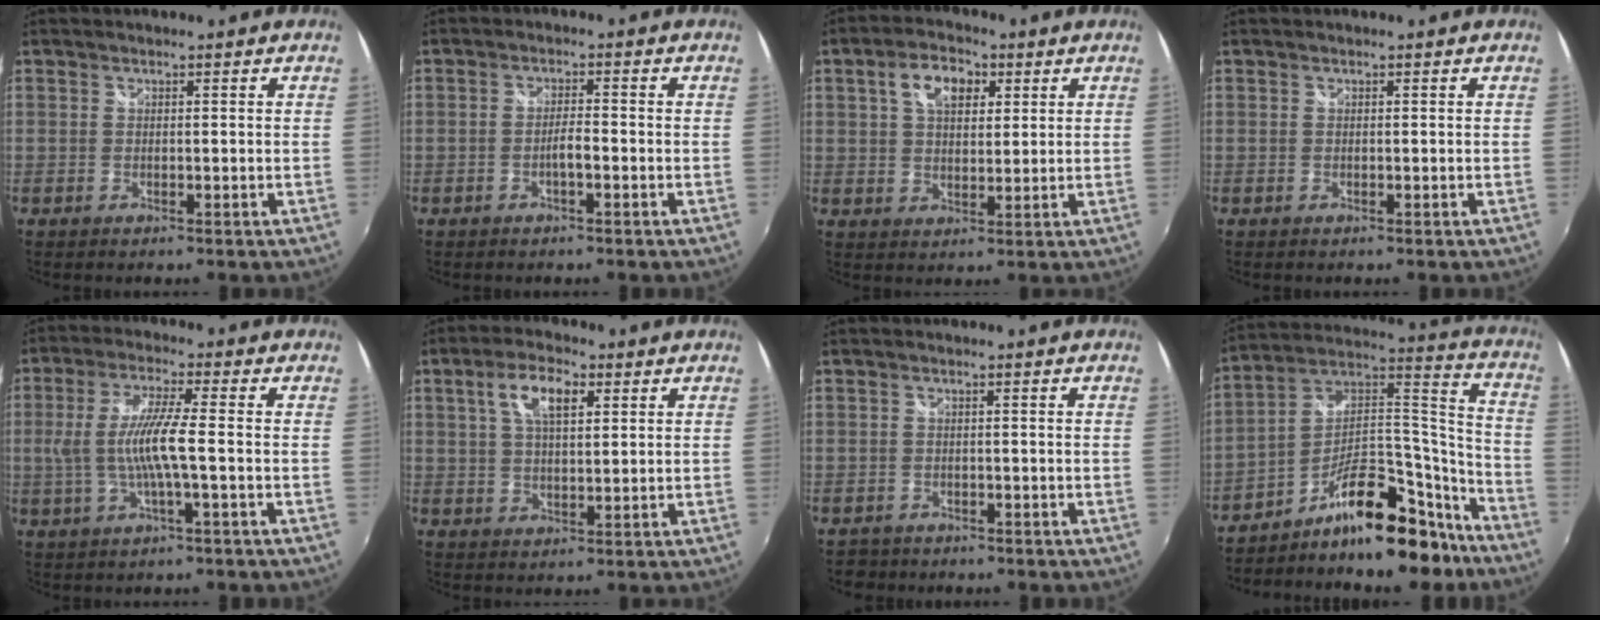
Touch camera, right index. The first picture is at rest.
{"total": 2.1, "force": [-1.1, 0.3, 1.8], "torque": [-0.036, 0.003, -0.020]}
{"total": 7.5, "force": [3.0, 4.5, 5.2], "torque": [-0.092, 0.022, 0.050]}
{"total": 0.0}
{"total": 7.3, "force": [-1.1, -0.1, 7.2], "torque": [-0.146, -0.005, -0.016]}
{"total": 7.4, "force": [2.9, 3.2, 6.0], "torque": [-0.112, 0.014, 0.052]}
{"total": 2.4, "force": [-1.8, 1.5, -0.1], "torque": [-0.008, 0.000, -0.030]}
{"total": 19.8, "force": [-14.3, 7.6, 11.3], "torque": [-0.161, 0.063, -0.212]}